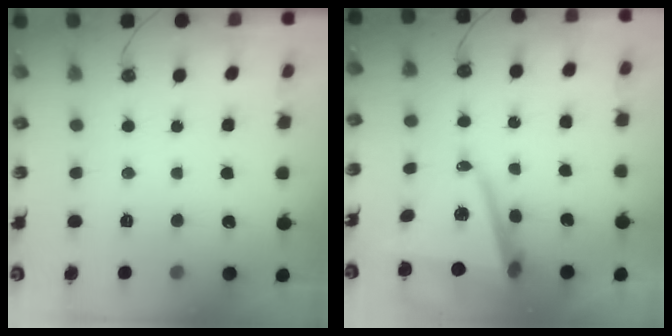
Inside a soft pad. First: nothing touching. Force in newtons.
{"total": 10.9, "press": 10.3, "slide": 3.3}